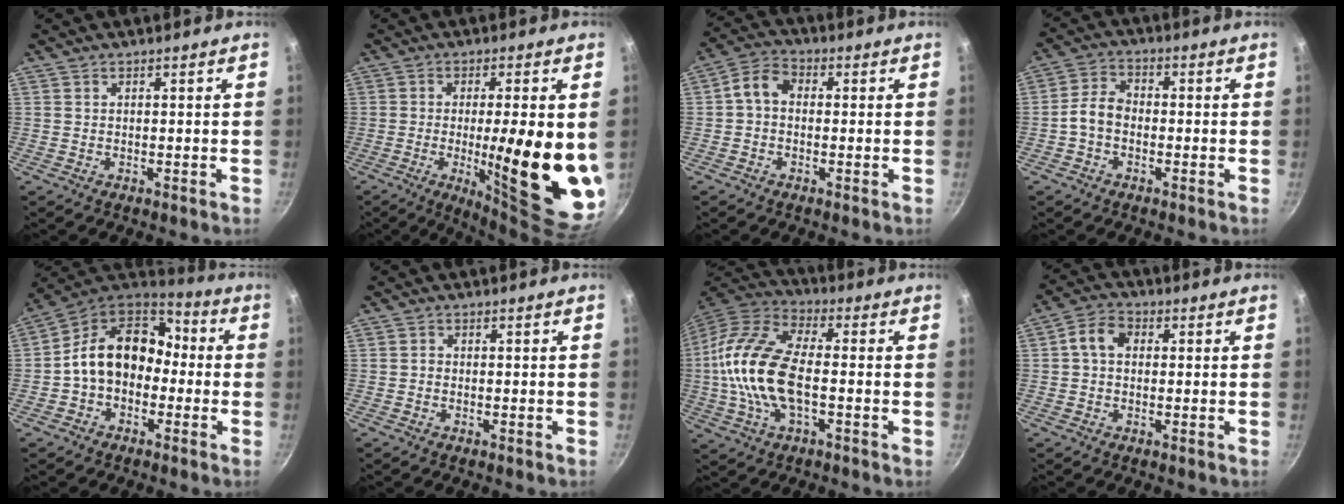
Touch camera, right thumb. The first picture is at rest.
{"total": 19.9, "force": [-1.7, 4.4, 19.3], "torque": [-0.262, -0.024, -0.017]}
{"total": 5.2, "force": [-0.1, 3.7, 3.7], "torque": [-0.071, 0.023, -0.019]}
{"total": 5.0, "force": [-1.4, 3.6, 3.2], "torque": [-0.055, 0.029, -0.039]}
{"total": 15.3, "force": [-1.1, 11.6, 9.8], "torque": [-0.122, 0.055, -0.038]}
{"total": 0.5, "force": [-0.2, 0.5, 0.1], "torque": [0.000, 0.003, -0.007]}
{"total": 17.9, "force": [-1.4, 8.5, 15.7], "torque": [-0.305, 0.033, -0.043]}
{"total": 5.2, "force": [0.7, 3.8, 3.5], "torque": [-0.060, 0.017, -0.001]}